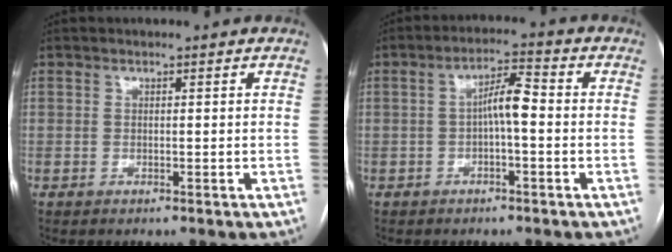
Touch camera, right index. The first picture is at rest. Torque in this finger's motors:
{"motor_torque": [0.92, -0.07, 0.36, 0.09]}